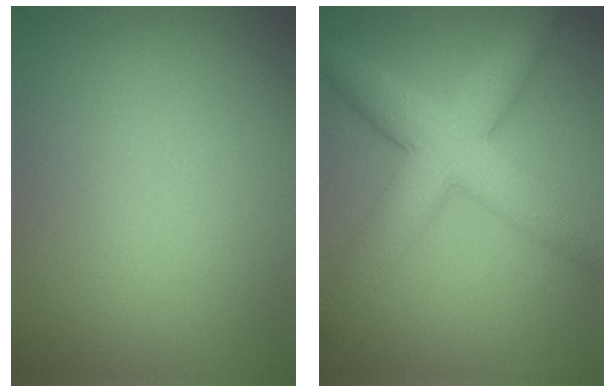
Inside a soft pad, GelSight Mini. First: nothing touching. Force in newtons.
{"total": 8.2, "press": 8.1, "slide": 0.2}